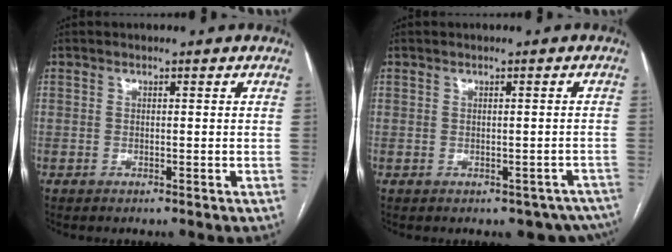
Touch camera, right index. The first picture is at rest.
{"total": 6.1, "force": [-4.0, 4.3, 1.6], "torque": [0.005, 0.019, -0.042]}